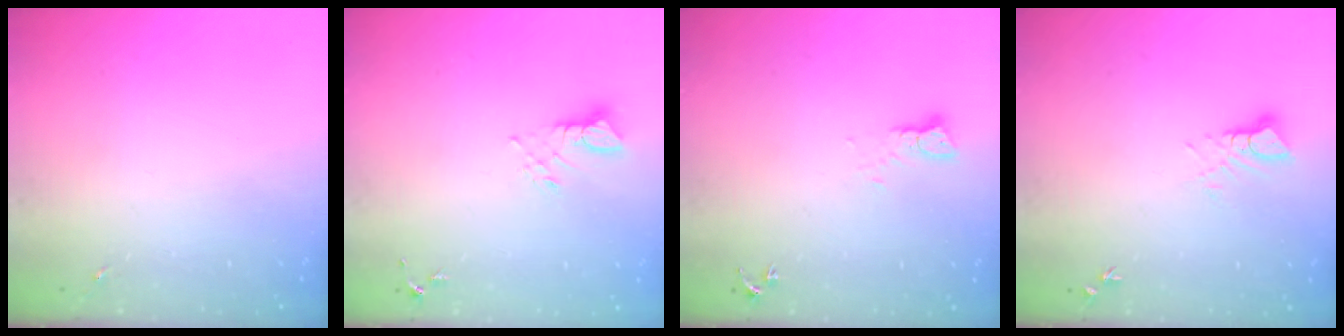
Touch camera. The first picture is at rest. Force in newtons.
{"total": 3.8, "press": 3.8, "slide": 0.3}
{"total": 3.2, "press": 3.2, "slide": 0.4}
{"total": 4.1, "press": 4.1, "slide": 0.2}